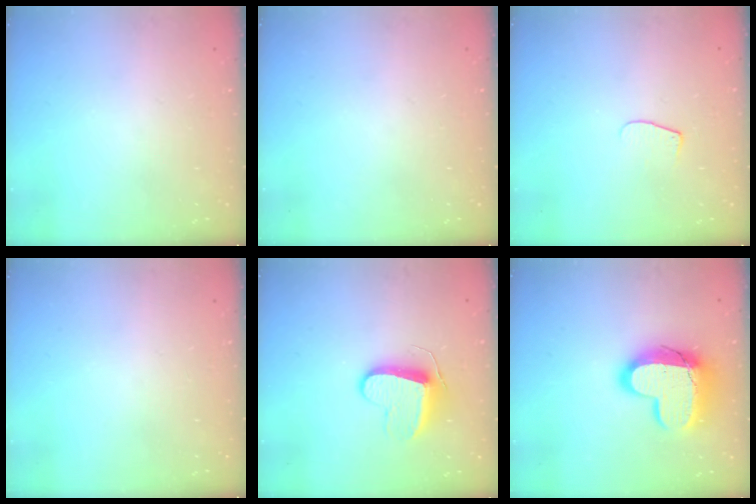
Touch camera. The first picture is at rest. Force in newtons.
{"total": 0.0}
{"total": 6.2, "press": 6.2, "slide": 0.7}
{"total": 0.0}
{"total": 9.7, "press": 9.7, "slide": 0.4}
{"total": 15.8, "press": 15.7, "slide": 1.0}